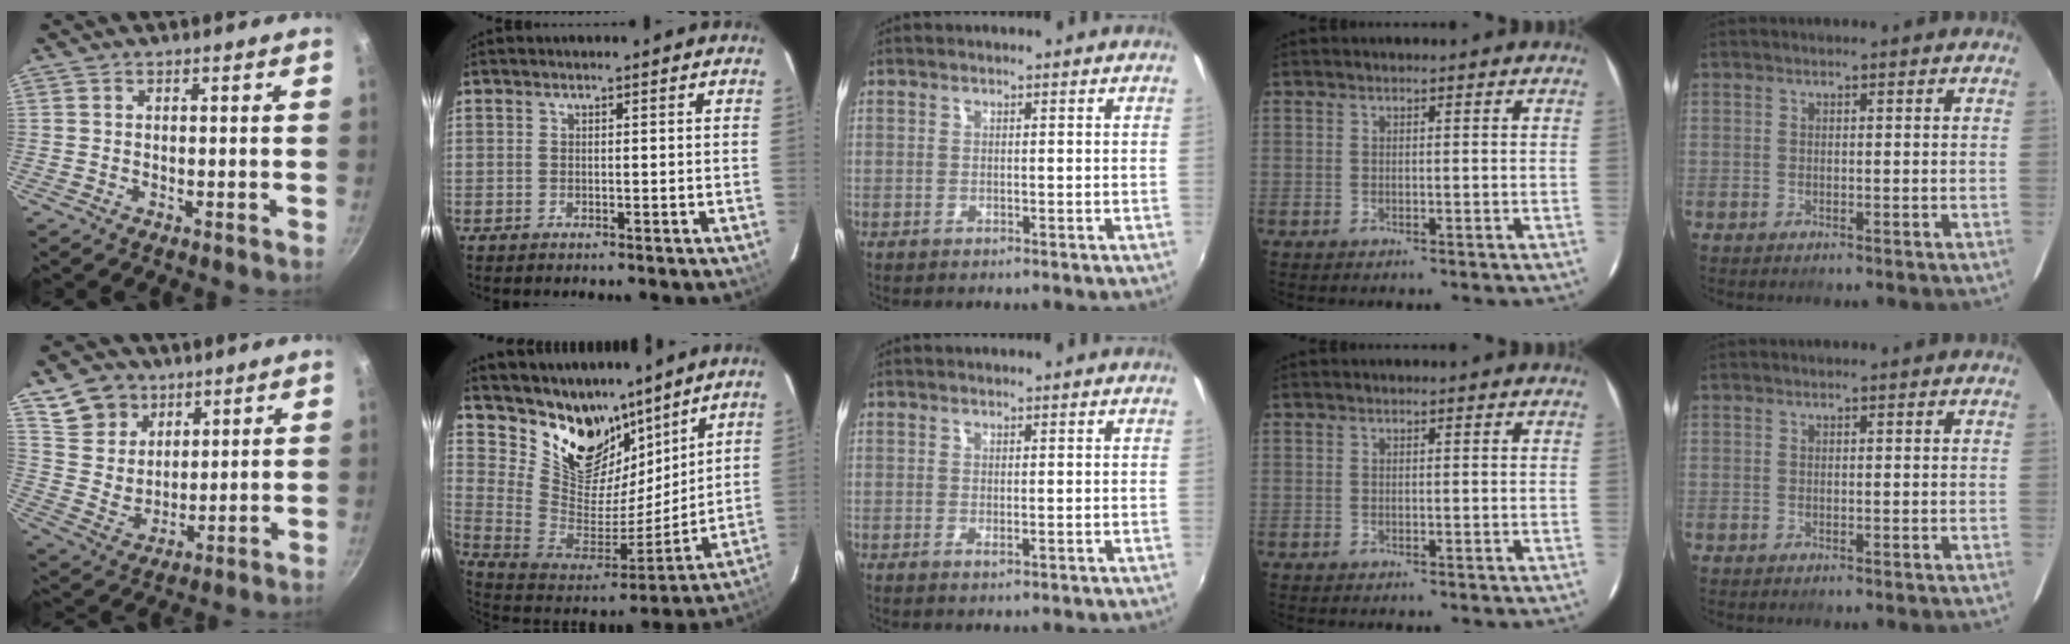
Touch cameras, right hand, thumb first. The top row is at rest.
{"thumb": {"total": 10.2, "force": [6.1, 7.5, 3.3], "torque": [-0.032, -0.025, 0.124]}, "index": {"total": 18.7, "force": [13.6, 10.4, 7.6], "torque": [-0.170, -0.007, 0.261]}, "middle": {"total": 0.8, "force": [-0.1, 0.0, 0.7], "torque": [-0.012, 0.000, -0.001]}}